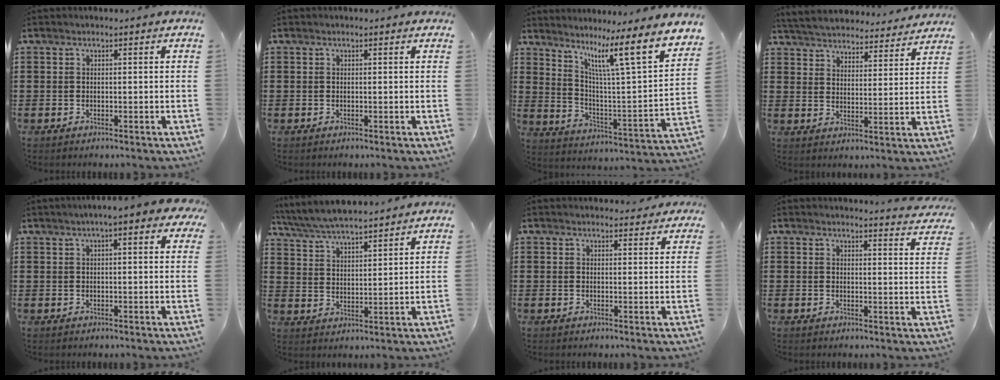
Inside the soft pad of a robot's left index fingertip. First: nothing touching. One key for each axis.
{"total": 0.0}
{"total": 11.5, "fx": 7.6, "fy": 0.4, "fz": 8.6, "tx": -0.159, "ty": -0.067, "tz": 0.108}
{"total": 4.5, "fx": 4.5, "fy": 0.1, "fz": 0.1, "tx": -0.029, "ty": -0.032, "tz": 0.075}
{"total": 3.2, "fx": 1.3, "fy": 0.4, "fz": 2.9, "tx": -0.058, "ty": 0.005, "tz": 0.021}
{"total": 5.6, "fx": 5.4, "fy": 0.3, "fz": 1.4, "tx": -0.050, "ty": -0.025, "tz": 0.095}
{"total": 2.1, "fx": 2.0, "fy": 0.6, "fz": 0.5, "tx": -0.006, "ty": 0.000, "tz": 0.037}
{"total": 3.0, "fx": 2.9, "fy": -0.3, "fz": 0.5, "tx": -0.011, "ty": -0.015, "tz": 0.052}